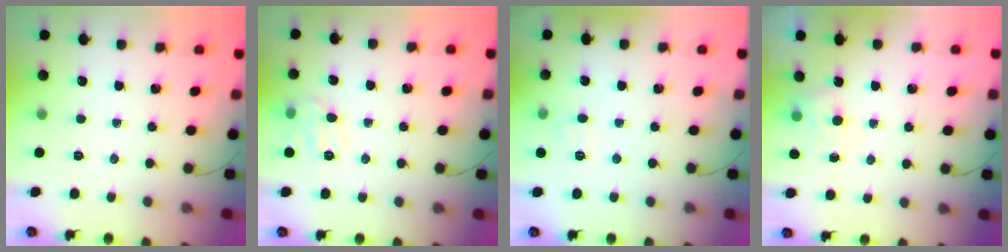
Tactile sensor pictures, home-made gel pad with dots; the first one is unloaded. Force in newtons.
{"total": 8.5, "press": 8.4, "slide": 0.8}
{"total": 5.4, "press": 5.2, "slide": 1.4}
{"total": 4.5, "press": 4.2, "slide": 1.5}